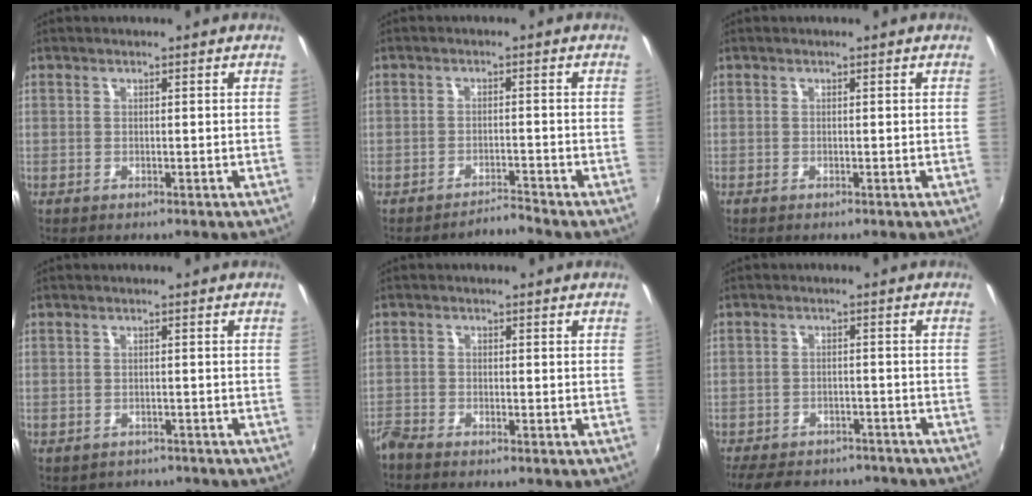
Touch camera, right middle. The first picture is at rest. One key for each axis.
{"total": 2.6, "fx": -2.3, "fy": -1.1, "fz": -0.4, "tx": 0.000, "ty": 0.003, "tz": -0.039}
{"total": 0.0}
{"total": 3.3, "fx": -2.9, "fy": 1.5, "fz": 0.3, "tx": -0.014, "ty": -0.010, "tz": -0.039}
{"total": 3.4, "fx": -3.2, "fy": 0.7, "fz": 1.0, "tx": -0.035, "ty": -0.014, "tz": -0.067}
{"total": 14.5, "fx": -11.9, "fy": 6.2, "fz": 5.5, "tx": -0.134, "ty": 0.005, "tz": -0.166}